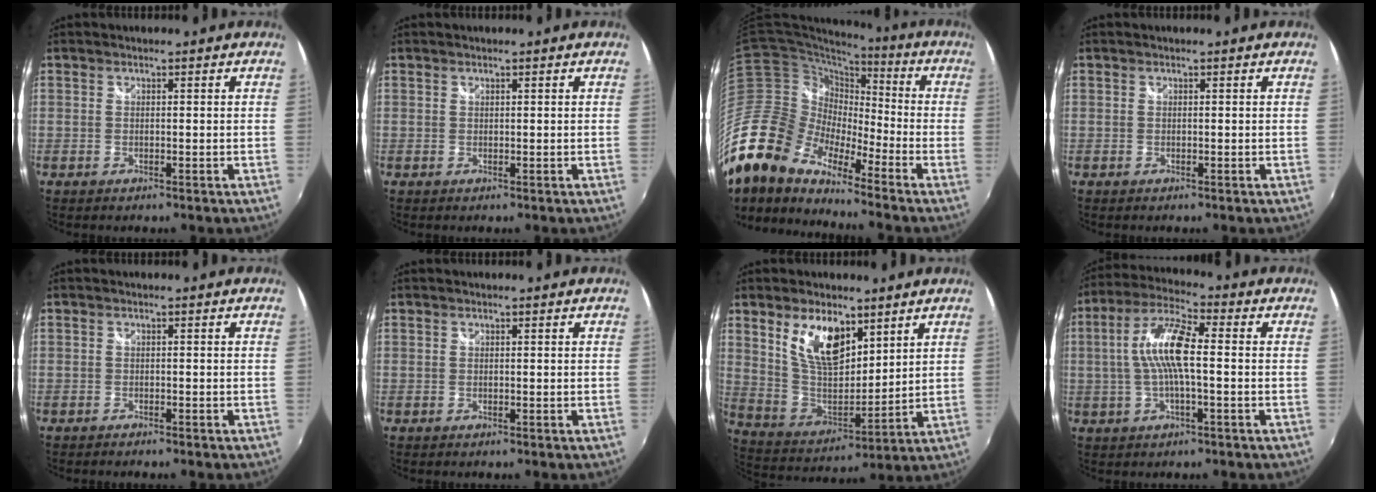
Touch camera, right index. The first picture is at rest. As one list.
[{"total": 0.0}, {"total": 21.2, "force": [-15.8, 9.6, 10.4], "torque": [-0.204, -0.015, -0.317]}, {"total": 0.0}, {"total": 1.5, "force": [-1.4, 0.4, 0.5], "torque": [-0.020, -0.006, -0.025]}, {"total": 0.0}, {"total": 13.0, "force": [7.0, 6.5, 8.9], "torque": [-0.166, 0.005, 0.144]}, {"total": 10.0, "force": [-0.3, 2.3, 9.7], "torque": [-0.195, 0.016, -0.006]}]